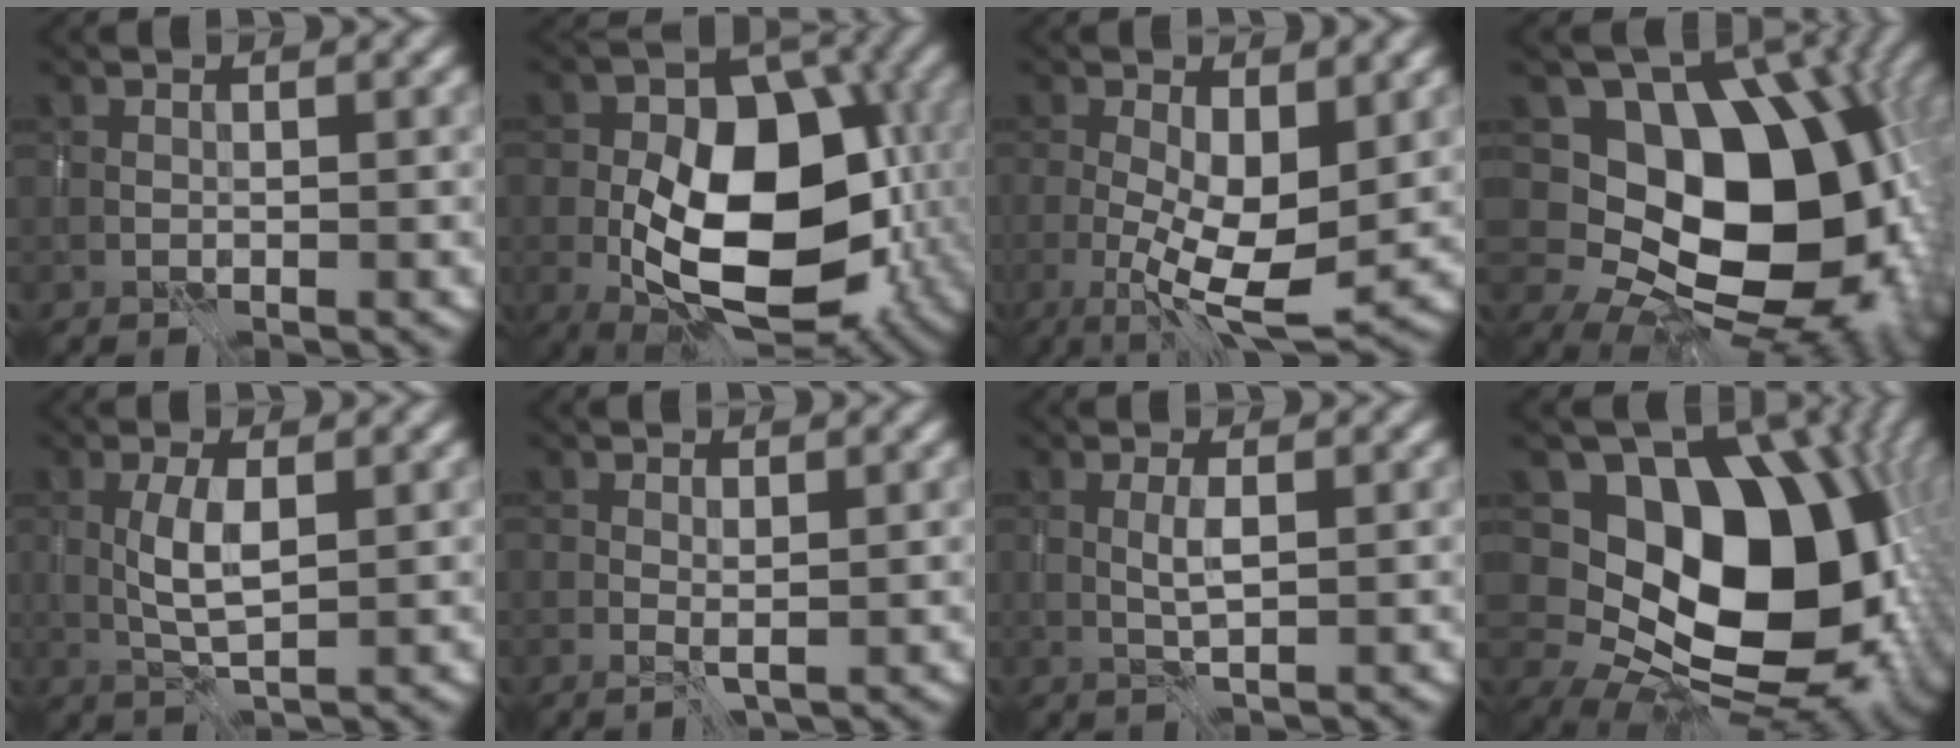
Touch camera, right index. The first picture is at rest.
{"total": 14.5, "force": [-2.9, 9.1, 11.0], "torque": [-0.164, -0.016, -0.049]}
{"total": 7.6, "force": [-0.7, 2.8, 7.0], "torque": [-0.121, -0.012, -0.013]}
{"total": 15.3, "force": [0.1, 10.8, 10.9], "torque": [-0.123, -0.023, 0.004]}
{"total": 3.1, "force": [-0.1, 1.0, 3.0], "torque": [-0.061, 0.002, -0.002]}
{"total": 0.6, "force": [0.1, 0.0, 0.6], "torque": [-0.010, -0.003, 0.001]}
{"total": 1.5, "force": [0.0, 0.2, 1.5], "torque": [-0.032, 0.001, -0.001]}
{"total": 15.4, "force": [1.1, 11.3, 10.4], "torque": [-0.137, -0.026, 0.018]}